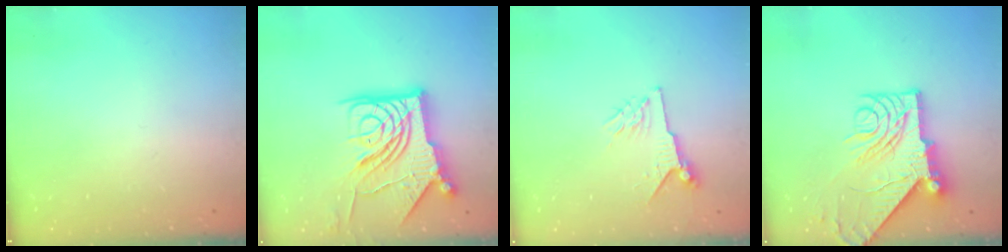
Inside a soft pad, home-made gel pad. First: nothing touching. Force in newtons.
{"total": 21.3, "press": 21.2, "slide": 2.4}
{"total": 6.2, "press": 6.2, "slide": 0.6}
{"total": 13.5, "press": 13.4, "slide": 1.7}